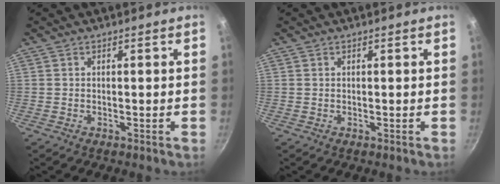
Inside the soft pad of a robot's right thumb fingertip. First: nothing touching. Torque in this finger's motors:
{"motor_torque": [0.00, 0.00, 0.06, -0.05, 0.00]}